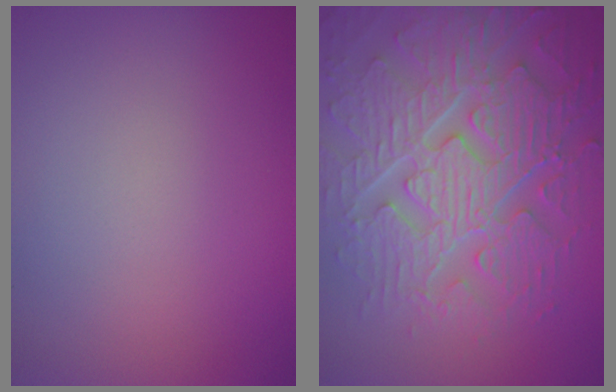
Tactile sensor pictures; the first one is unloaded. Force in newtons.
{"total": 9.4, "press": 6.9, "slide": 6.4}